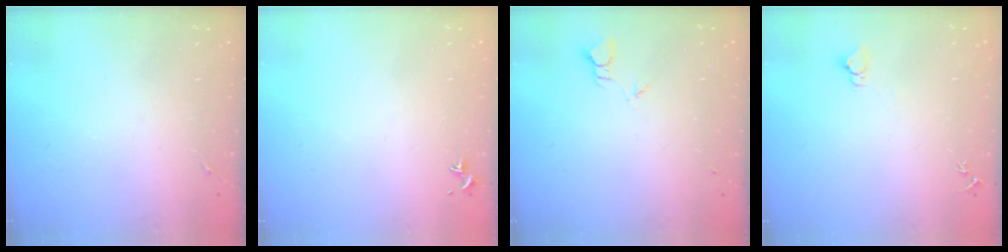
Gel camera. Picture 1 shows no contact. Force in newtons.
{"total": 0.7, "press": 0.6, "slide": 0.5}
{"total": 1.9, "press": 1.9, "slide": 0.1}
{"total": 2.8, "press": 2.8, "slide": 0.2}